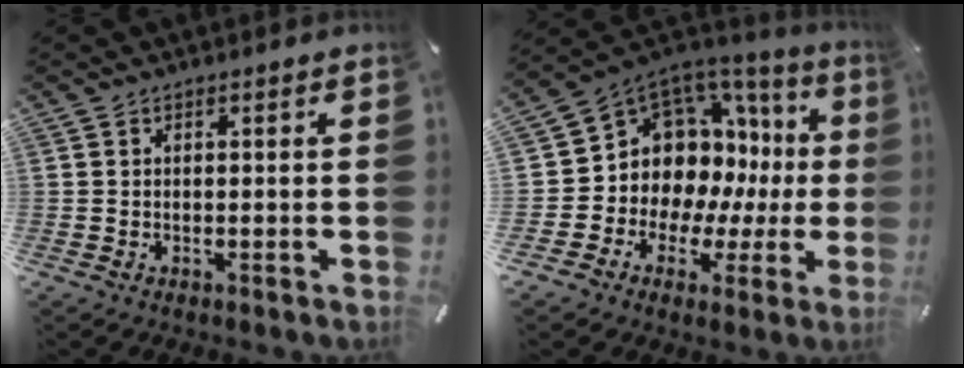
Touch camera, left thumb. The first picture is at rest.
{"total": 10.3, "force": [3.0, 9.1, 3.8], "torque": [-0.068, -0.060, 0.069]}